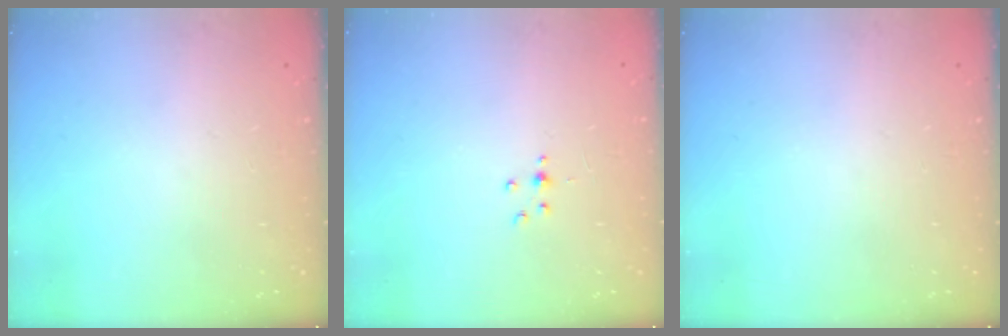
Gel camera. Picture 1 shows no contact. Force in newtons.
{"total": 2.0, "press": 1.9, "slide": 0.5}
{"total": 0.0}